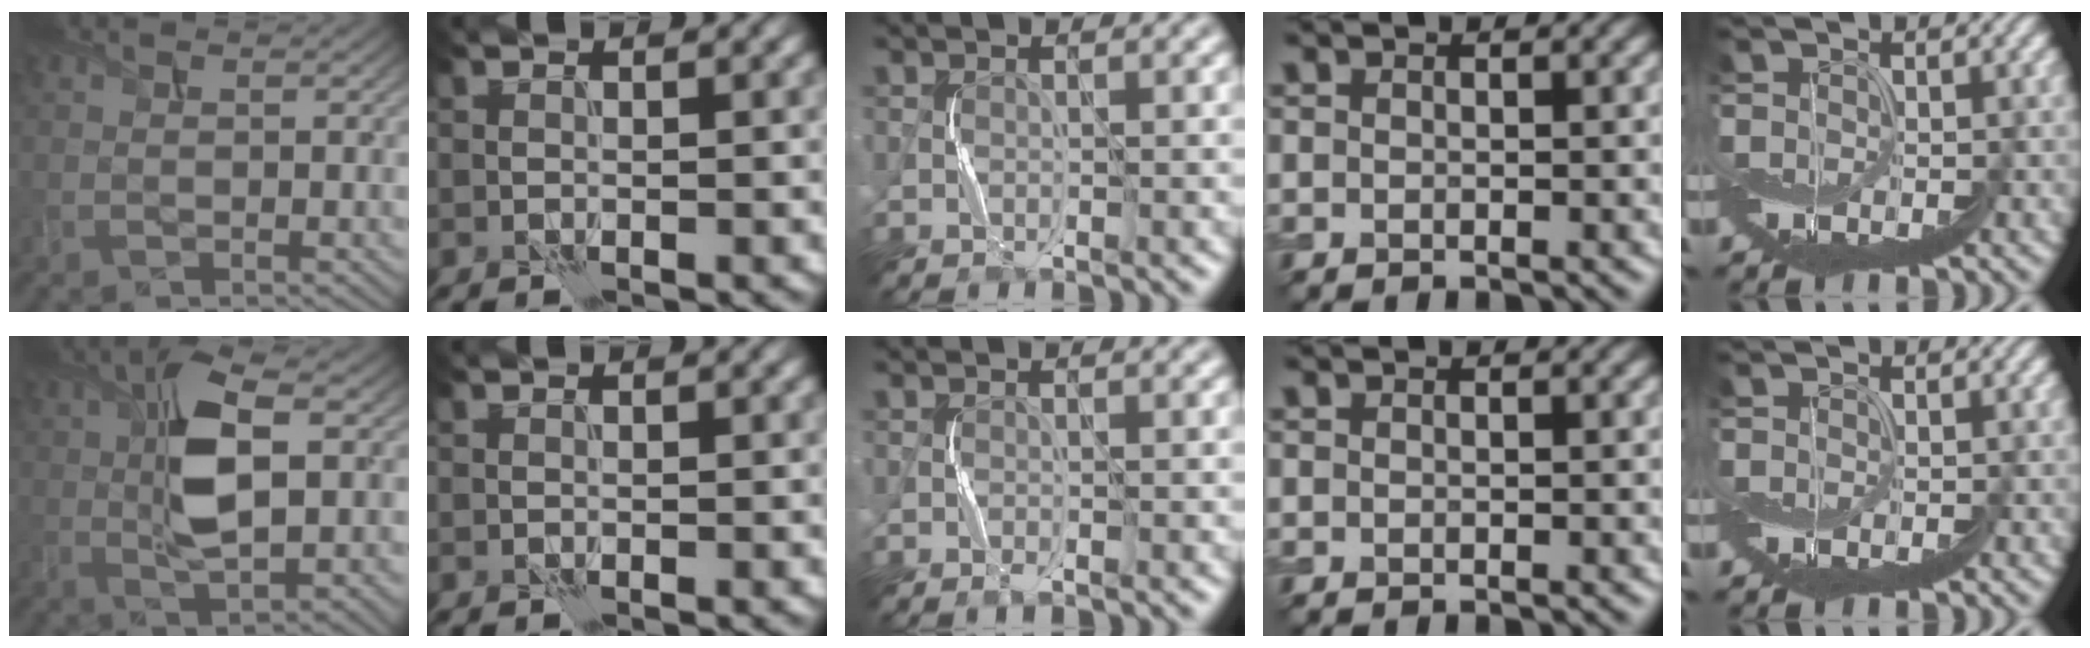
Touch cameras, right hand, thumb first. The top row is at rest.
{"thumb": {"total": 10.1, "force": [1.5, 3.9, 9.2], "torque": [-0.175, 0.005, 0.026]}, "middle": {"total": 0.6, "force": [-0.4, 0.1, 0.4], "torque": [-0.010, 0.001, -0.008]}}